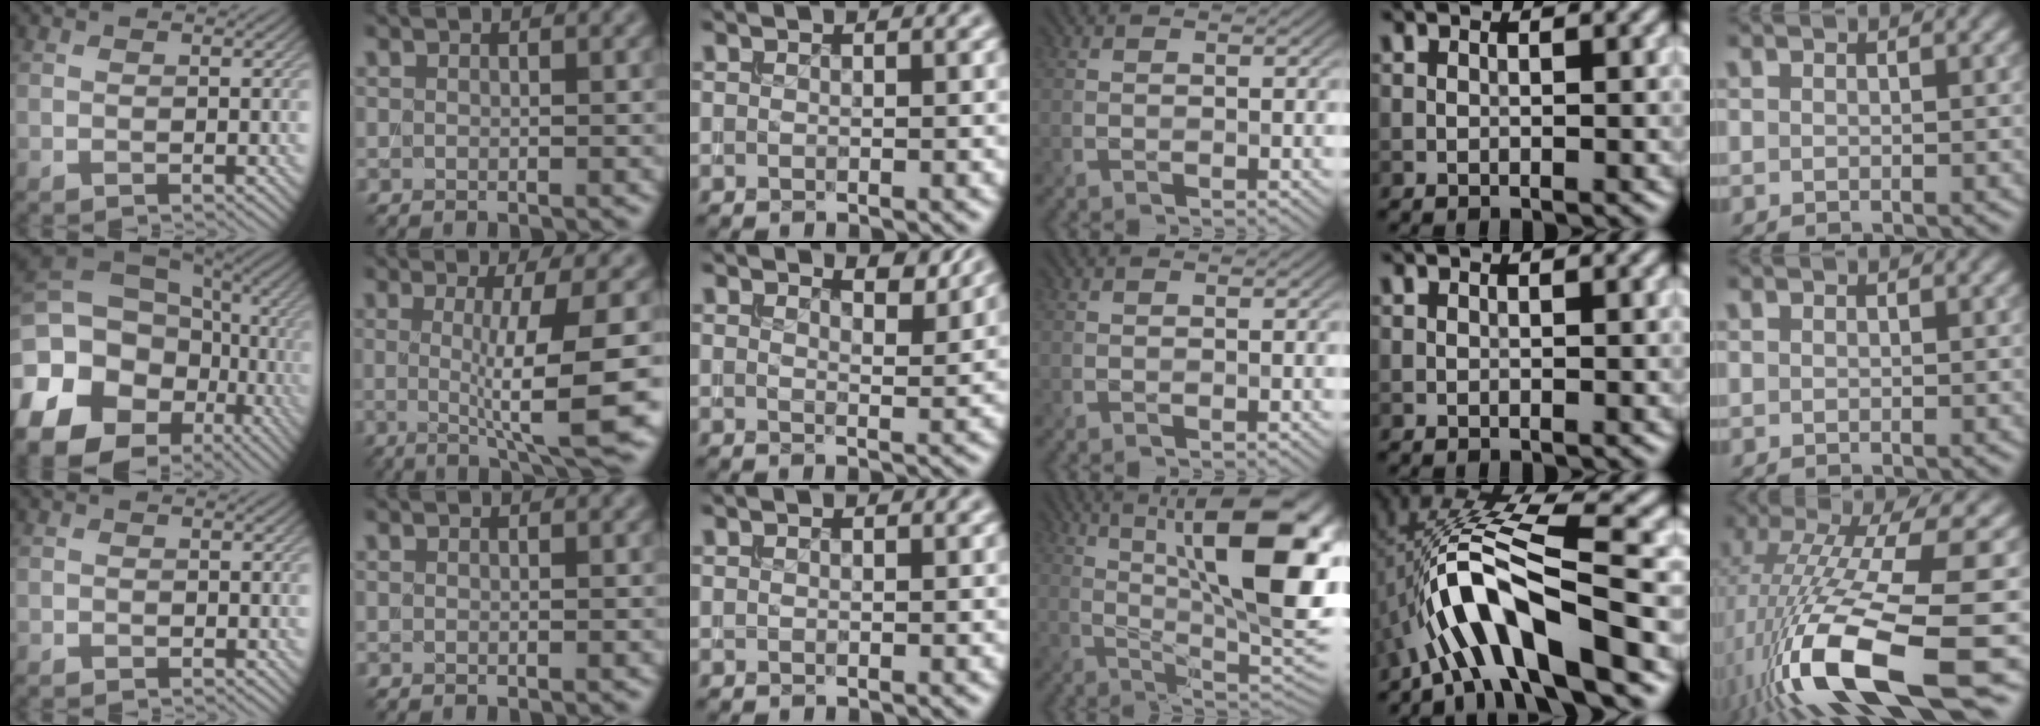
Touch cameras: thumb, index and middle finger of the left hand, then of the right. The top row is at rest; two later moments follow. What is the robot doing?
{"motion": "extract", "object": "backpack"}